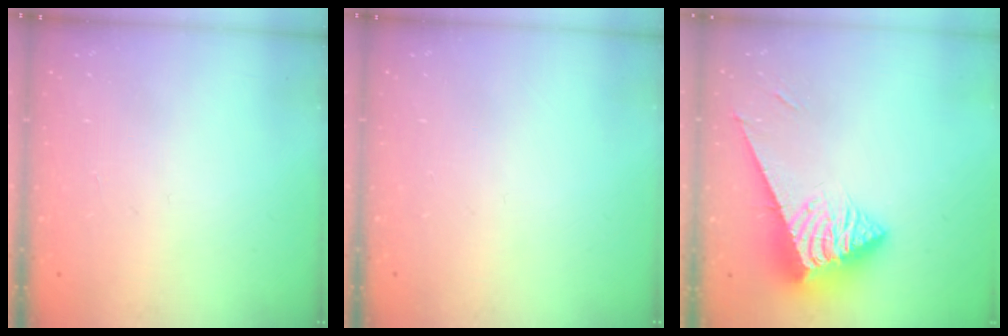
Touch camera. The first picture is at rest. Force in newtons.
{"total": 0.0}
{"total": 6.6, "press": 6.6, "slide": 0.8}